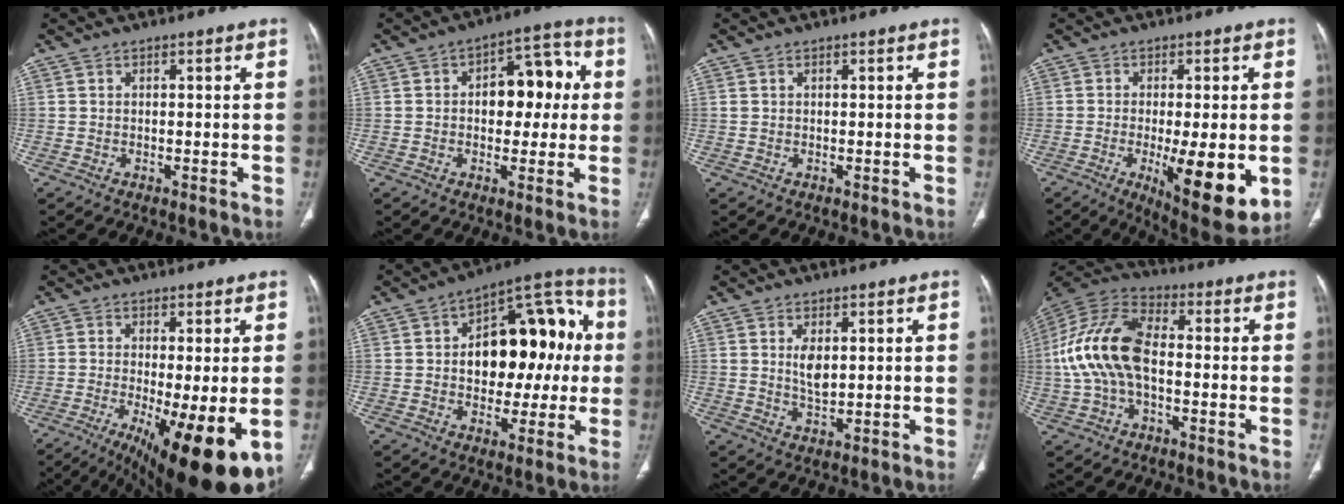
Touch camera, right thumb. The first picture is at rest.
{"total": 11.1, "force": [1.1, 6.9, 8.6], "torque": [-0.076, 0.032, 0.013]}
{"total": 0.7, "force": [0.4, 0.4, 0.4], "torque": [-0.009, 0.006, 0.009]}
{"total": 14.4, "force": [-3.5, 4.3, 13.3], "torque": [-0.186, -0.027, -0.040]}
{"total": 17.0, "force": [-5.9, 4.5, 15.3], "torque": [-0.201, -0.029, -0.076]}
{"total": 20.3, "force": [1.5, 12.2, 16.2], "torque": [-0.172, 0.038, 0.024]}
{"total": 4.3, "force": [1.1, 2.1, 3.6], "torque": [-0.061, -0.013, 0.027]}
{"total": 16.0, "force": [-0.9, 9.1, 13.2], "torque": [-0.277, 0.037, -0.023]}